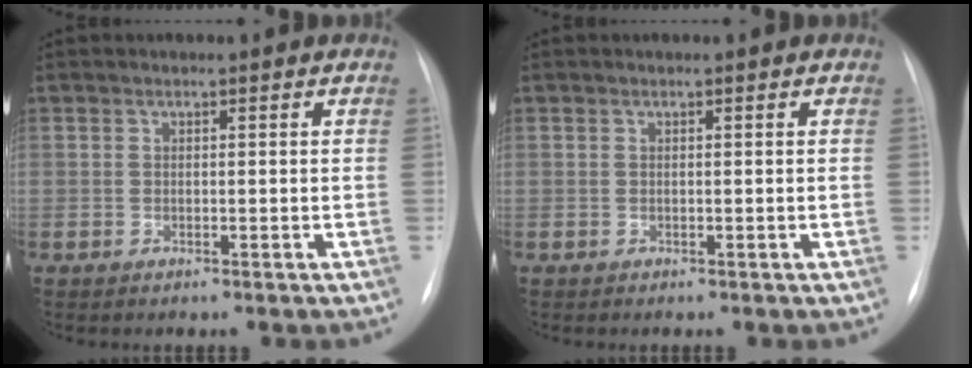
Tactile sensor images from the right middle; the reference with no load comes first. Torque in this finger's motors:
{"motor_torque": [-0.24, -0.12, -0.01, 0.00]}